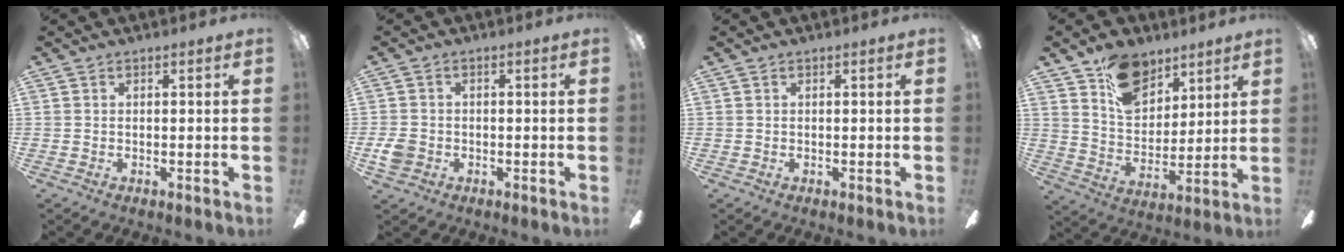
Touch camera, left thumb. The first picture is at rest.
{"total": 4.2, "force": [-1.3, 3.4, 2.1], "torque": [-0.037, 0.004, -0.026]}
{"total": 0.0}
{"total": 14.1, "force": [9.0, 9.0, 6.0], "torque": [-0.091, -0.044, 0.170]}